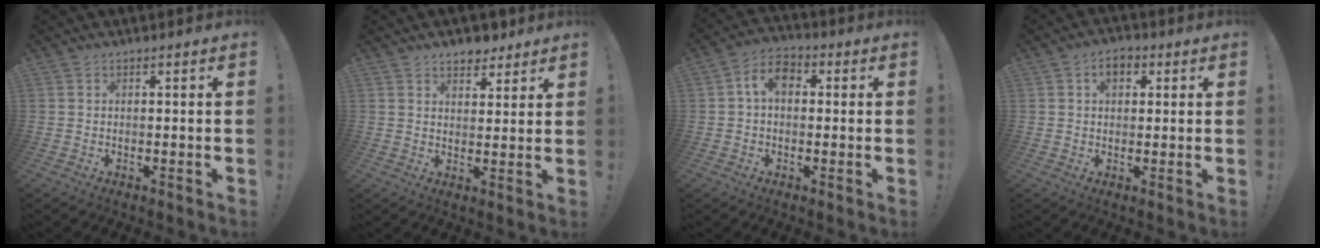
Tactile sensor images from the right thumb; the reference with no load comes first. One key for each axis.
{"total": 5.8, "fx": 4.7, "fy": 3.1, "fz": 1.4, "tx": 0.002, "ty": -0.033, "tz": 0.083}
{"total": 7.3, "fx": 1.0, "fy": 5.0, "fz": 5.2, "tx": -0.100, "ty": 0.013, "tz": 0.021}
{"total": 4.6, "fx": 1.7, "fy": 3.2, "fz": 2.8, "tx": -0.037, "ty": 0.004, "tz": 0.029}